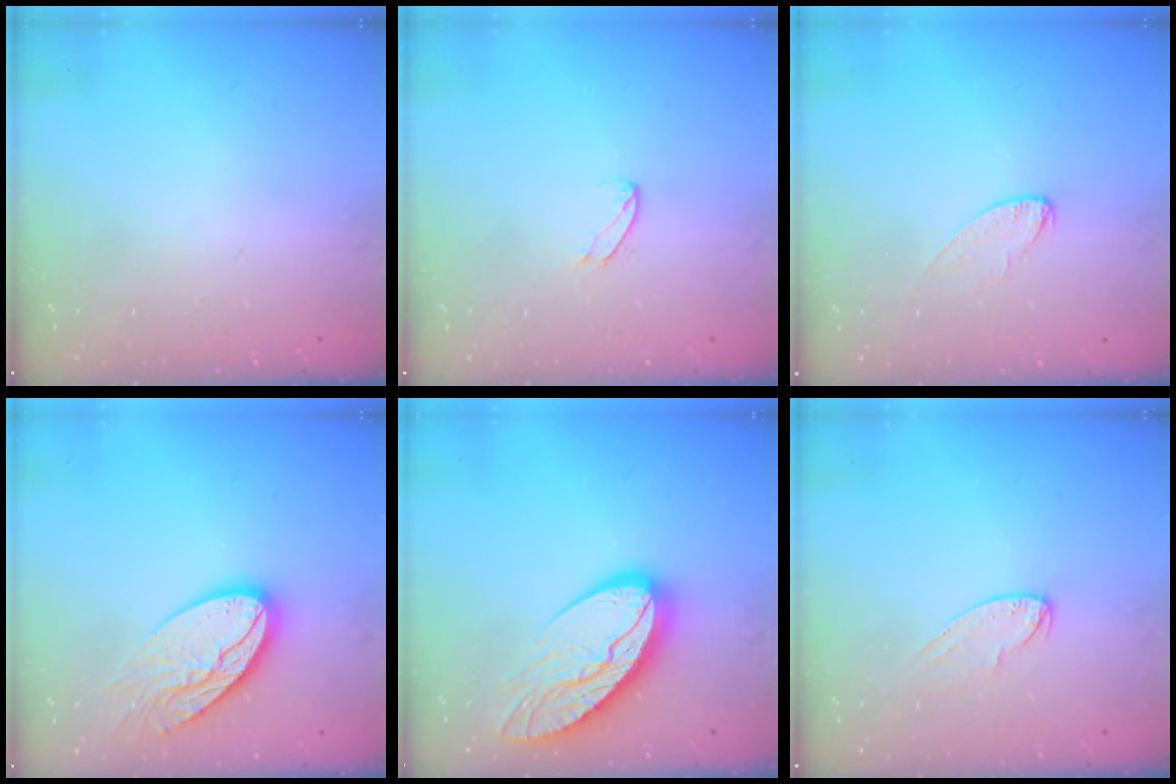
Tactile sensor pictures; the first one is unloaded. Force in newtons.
{"total": 5.7, "press": 5.7, "slide": 0.5}
{"total": 5.3, "press": 5.2, "slide": 0.4}
{"total": 14.4, "press": 14.3, "slide": 1.2}
{"total": 14.9, "press": 14.8, "slide": 1.8}
{"total": 7.1, "press": 7.1, "slide": 0.6}